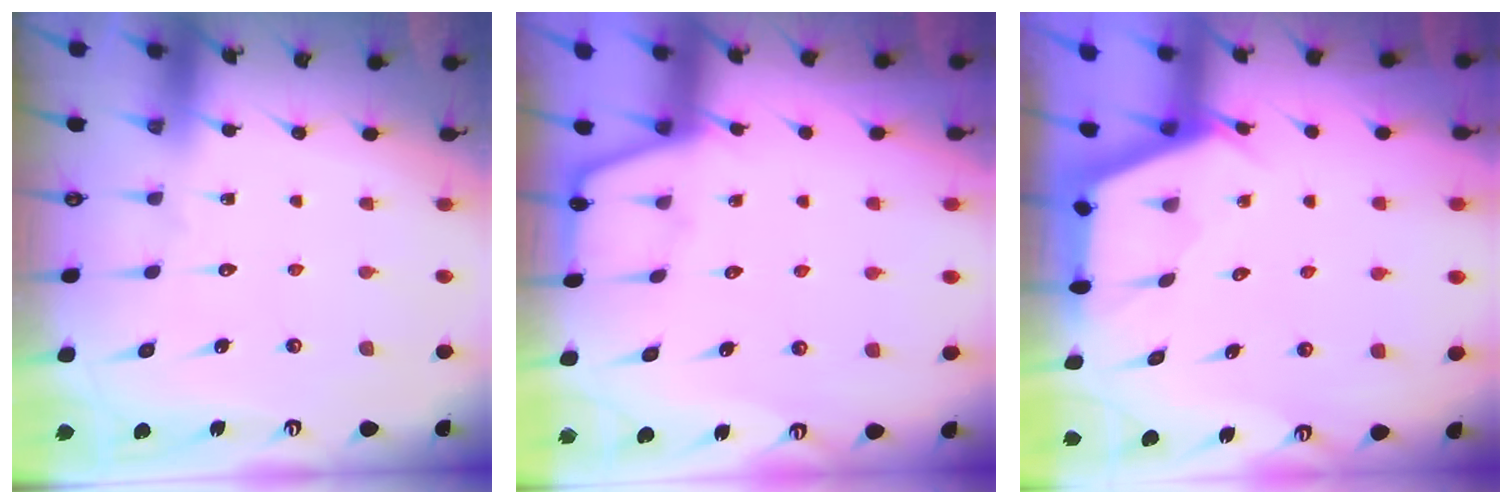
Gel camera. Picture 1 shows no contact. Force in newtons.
{"total": 2.3, "press": 2.3, "slide": 0.4}
{"total": 2.7, "press": 2.7, "slide": 0.3}